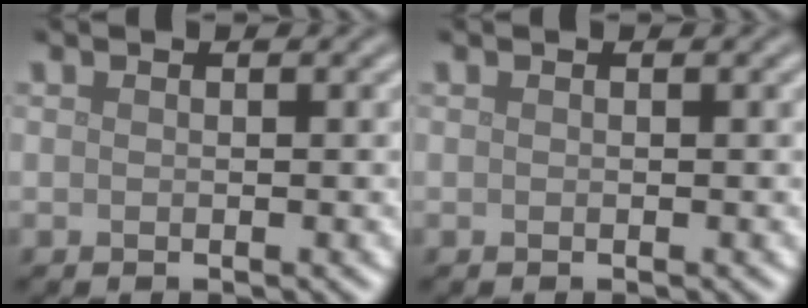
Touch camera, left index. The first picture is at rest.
{"total": 0.0}